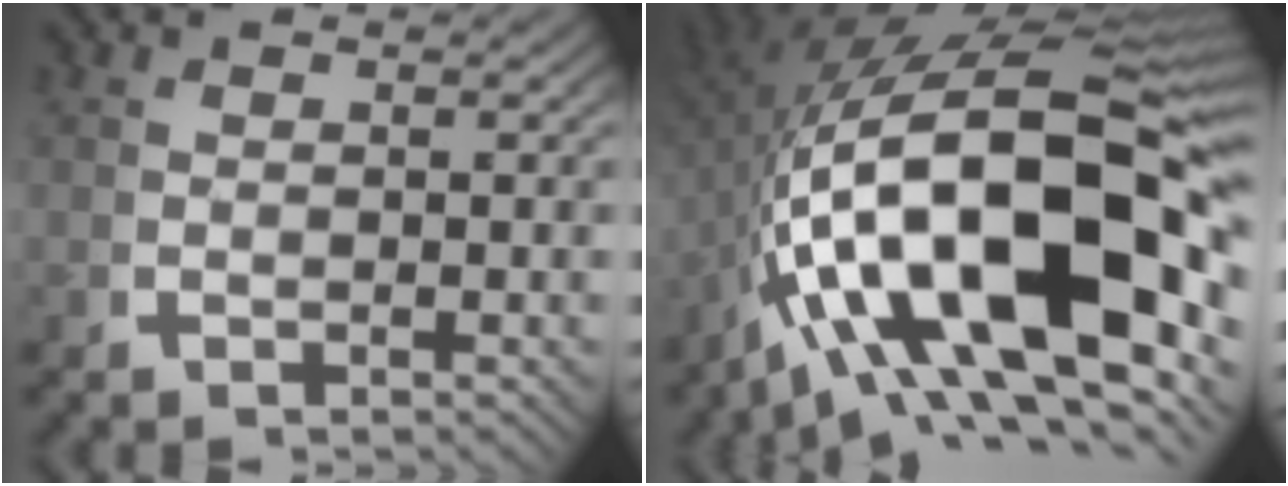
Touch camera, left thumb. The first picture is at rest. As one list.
[{"total": 27.1, "force": [-1.3, 15.0, 22.5], "torque": [-0.390, -0.072, 0.020]}]